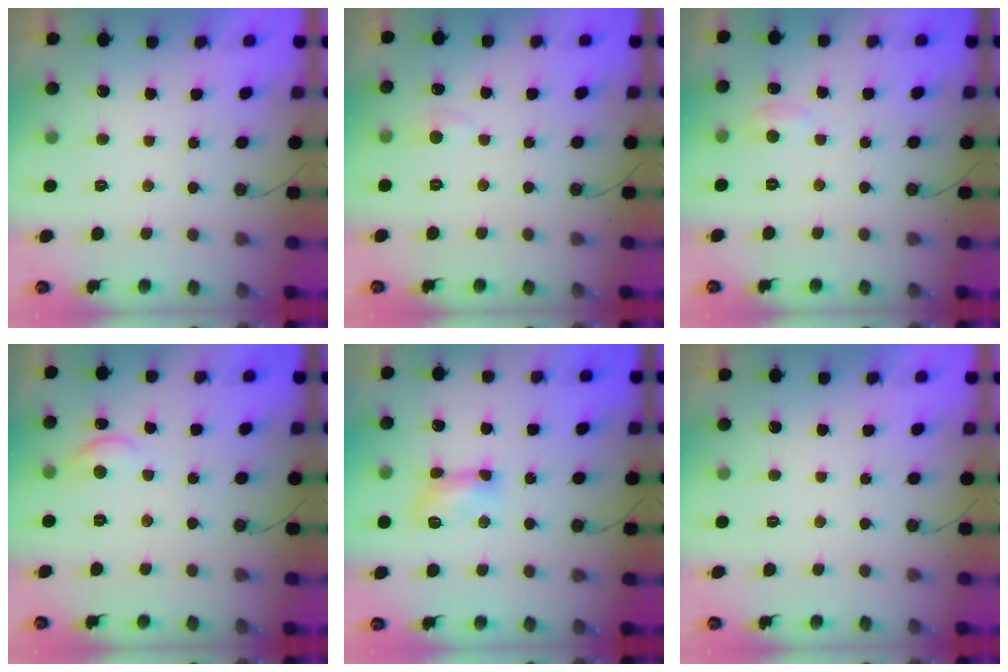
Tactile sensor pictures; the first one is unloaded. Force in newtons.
{"total": 4.1, "press": 4.1, "slide": 0.5}
{"total": 3.2, "press": 3.2, "slide": 0.4}
{"total": 8.1, "press": 8.0, "slide": 0.7}
{"total": 6.0, "press": 5.9, "slide": 0.9}
{"total": 0.0}